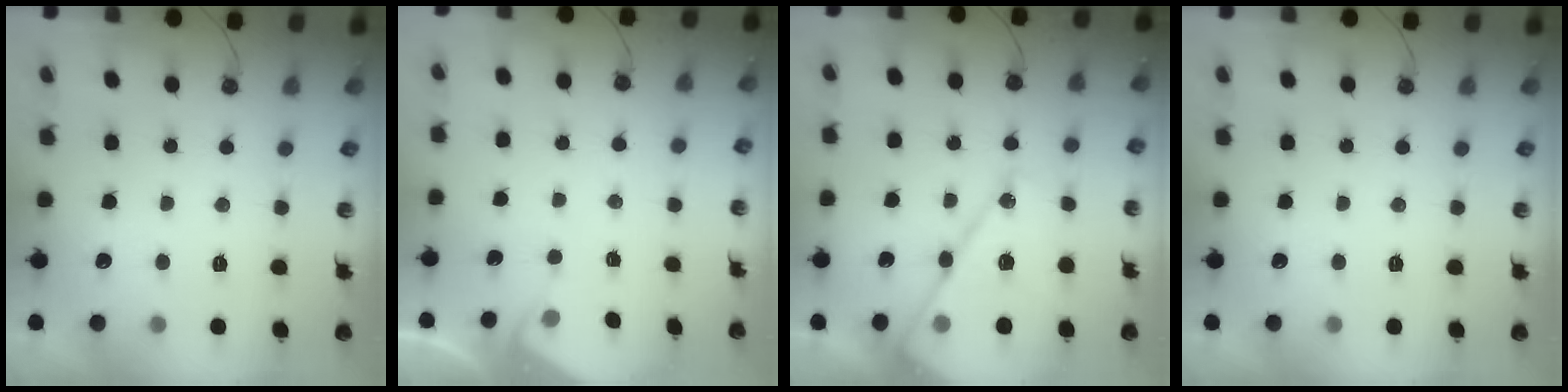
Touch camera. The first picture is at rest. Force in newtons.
{"total": 2.7, "press": 2.6, "slide": 0.5}
{"total": 17.3, "press": 17.3, "slide": 1.2}
{"total": 0.0}